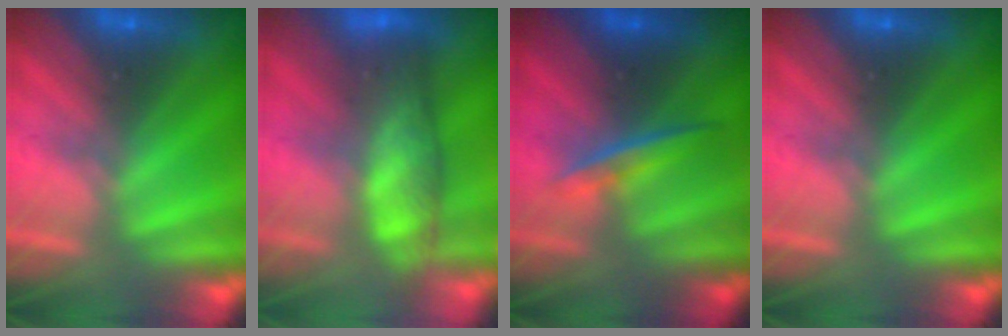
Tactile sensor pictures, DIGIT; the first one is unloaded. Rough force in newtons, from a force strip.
{"total": 5.8}
{"total": 1.6}
{"total": 0.0}